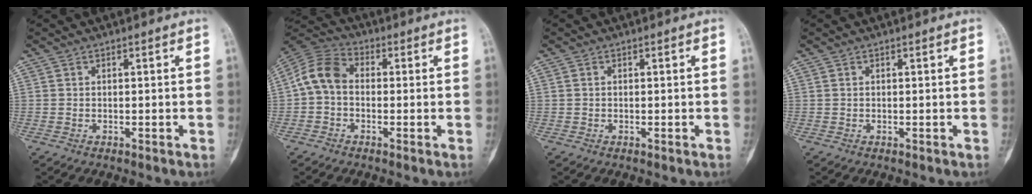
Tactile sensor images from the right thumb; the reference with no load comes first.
{"total": 8.4, "force": [-0.4, 6.0, 5.8], "torque": [-0.105, 0.024, -0.023]}
{"total": 0.0}
{"total": 0.0}